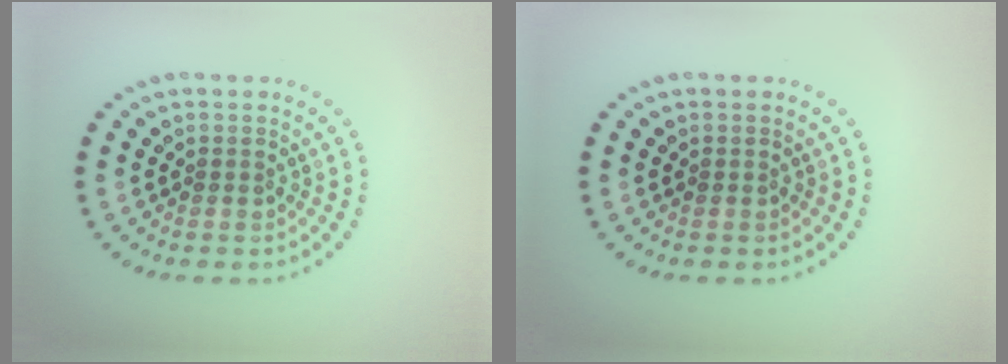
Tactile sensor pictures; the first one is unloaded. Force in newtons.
{"total": 0.0}